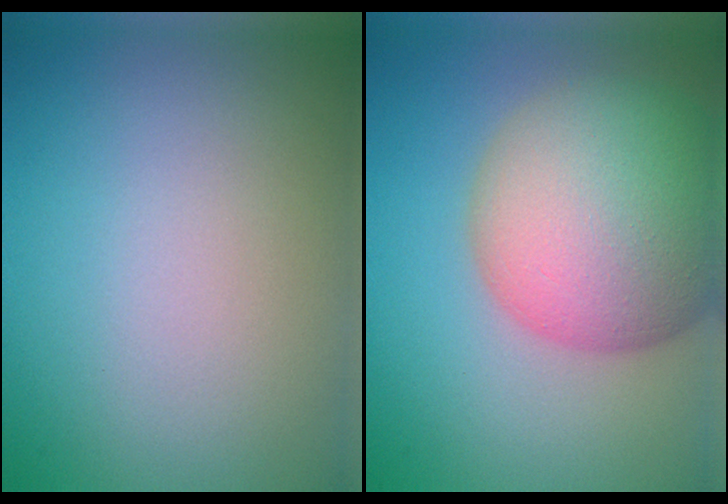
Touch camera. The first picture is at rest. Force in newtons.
{"total": 13.5, "press": 13.4, "slide": 0.9}